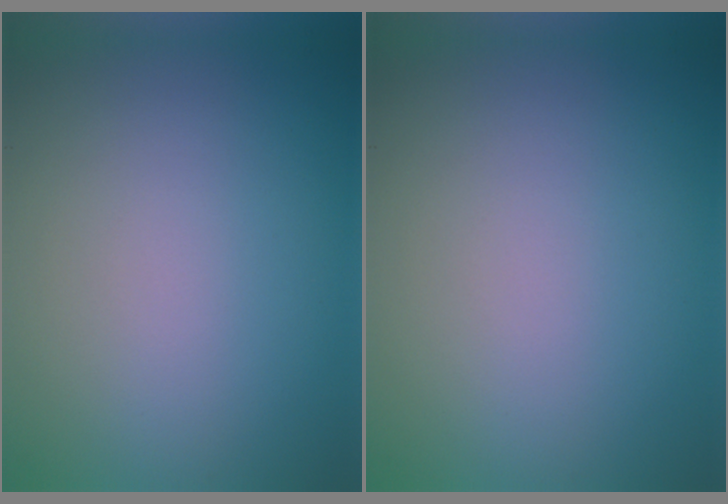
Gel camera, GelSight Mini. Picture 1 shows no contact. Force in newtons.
{"total": 0.0}